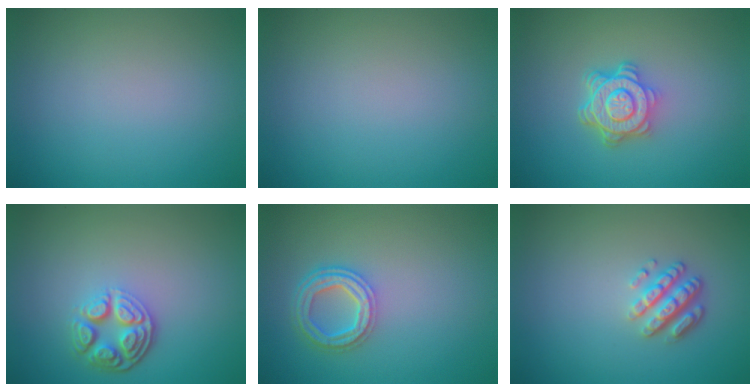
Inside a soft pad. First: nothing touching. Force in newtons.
{"total": 0.0}
{"total": 4.7, "press": 3.6, "slide": 2.9}
{"total": 4.3, "press": 3.2, "slide": 2.7}
{"total": 4.2, "press": 3.3, "slide": 2.6}
{"total": 2.9, "press": 2.4, "slide": 1.7}